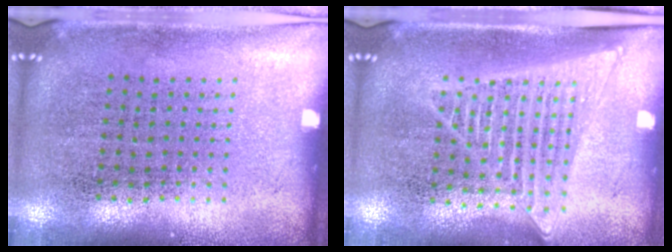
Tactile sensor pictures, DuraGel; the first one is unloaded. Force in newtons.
{"total": 1.5, "press": 1.3, "slide": 0.6}